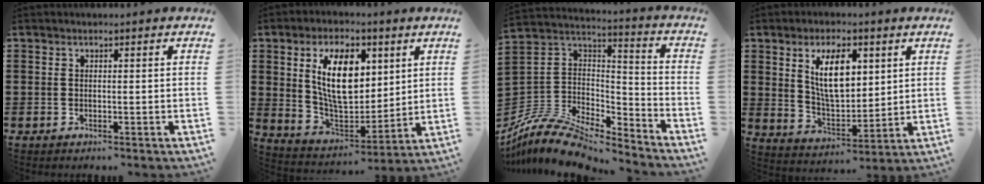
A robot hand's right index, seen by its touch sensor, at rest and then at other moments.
{"total": 12.2, "force": [3.7, 6.7, 9.5], "torque": [-0.186, 0.006, 0.062]}
{"total": 10.3, "force": [-9.0, 3.6, 3.6], "torque": [-0.086, 0.015, -0.179]}
{"total": 9.7, "force": [3.5, 4.6, 7.8], "torque": [-0.149, 0.007, 0.059]}